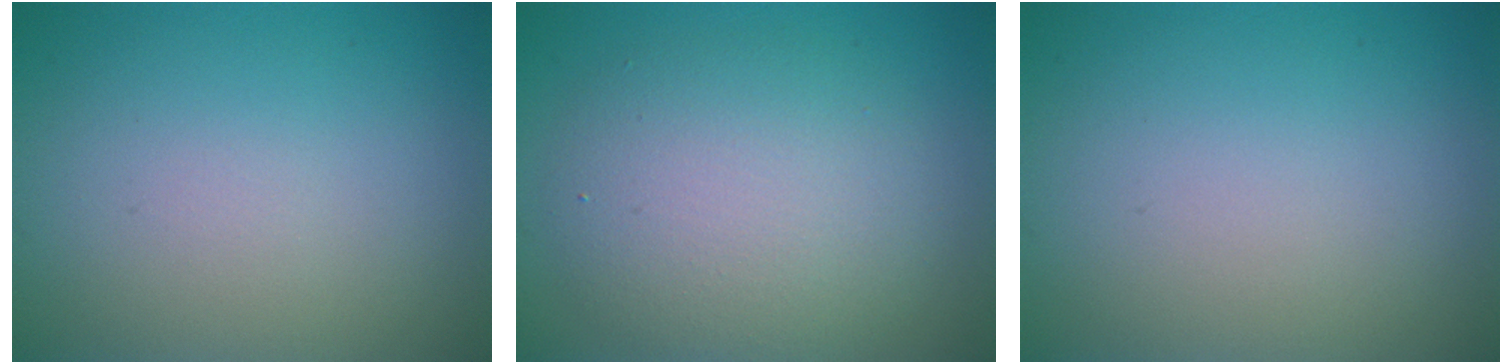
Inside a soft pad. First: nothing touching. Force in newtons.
{"total": 5.9, "press": 5.9, "slide": 0.5}
{"total": 0.0}